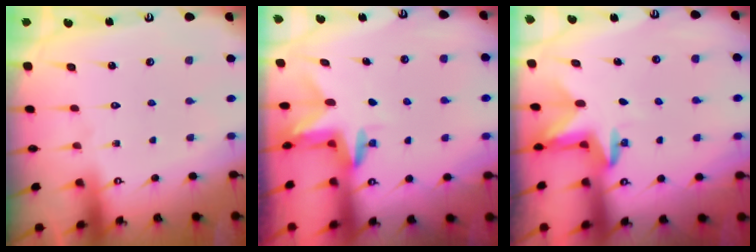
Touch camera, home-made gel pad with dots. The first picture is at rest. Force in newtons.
{"total": 3.0, "press": 3.0, "slide": 0.2}
{"total": 3.0, "press": 2.9, "slide": 0.8}